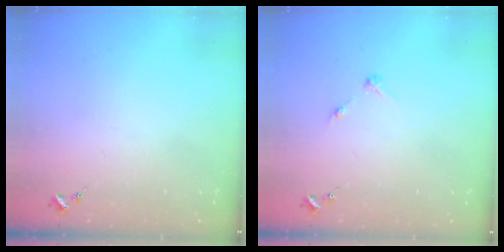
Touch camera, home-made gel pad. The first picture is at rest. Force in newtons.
{"total": 2.8, "press": 2.8, "slide": 0.3}